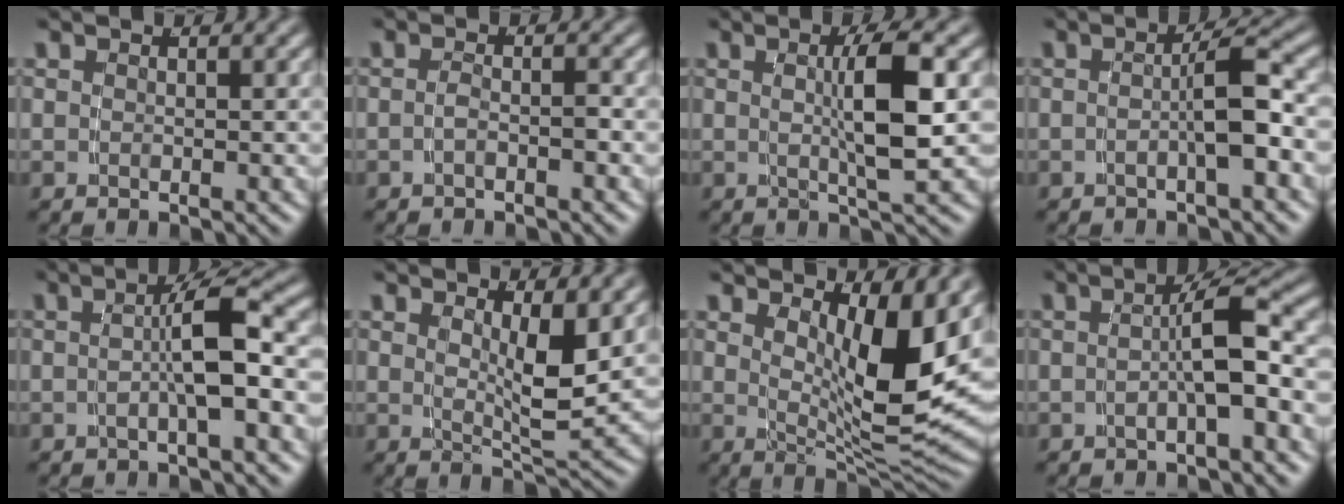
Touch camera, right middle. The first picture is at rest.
{"total": 1.4, "force": [-1.1, -0.3, 0.8], "torque": [-0.016, -0.003, -0.020]}
{"total": 4.6, "force": [0.4, 0.1, 4.6], "torque": [-0.073, 0.000, 0.009]}
{"total": 3.0, "force": [-1.0, -0.3, 2.8], "torque": [-0.036, 0.002, -0.015]}
{"total": 3.9, "force": [-0.8, -0.1, 3.9], "torque": [-0.053, 0.010, -0.014]}
{"total": 3.6, "force": [1.4, 0.1, 3.4], "torque": [-0.056, -0.021, 0.030]}
{"total": 8.7, "force": [2.4, 2.3, 8.0], "torque": [-0.117, -0.016, 0.044]}
{"total": 3.5, "force": [-1.2, -0.1, 3.3], "torque": [-0.043, 0.006, -0.018]}